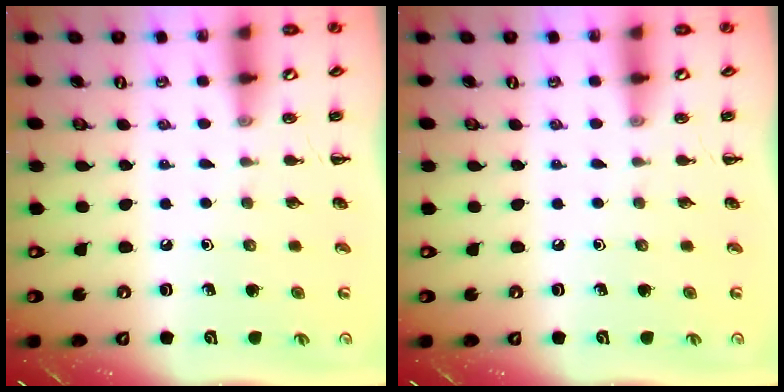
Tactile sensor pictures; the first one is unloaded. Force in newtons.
{"total": 0.0}